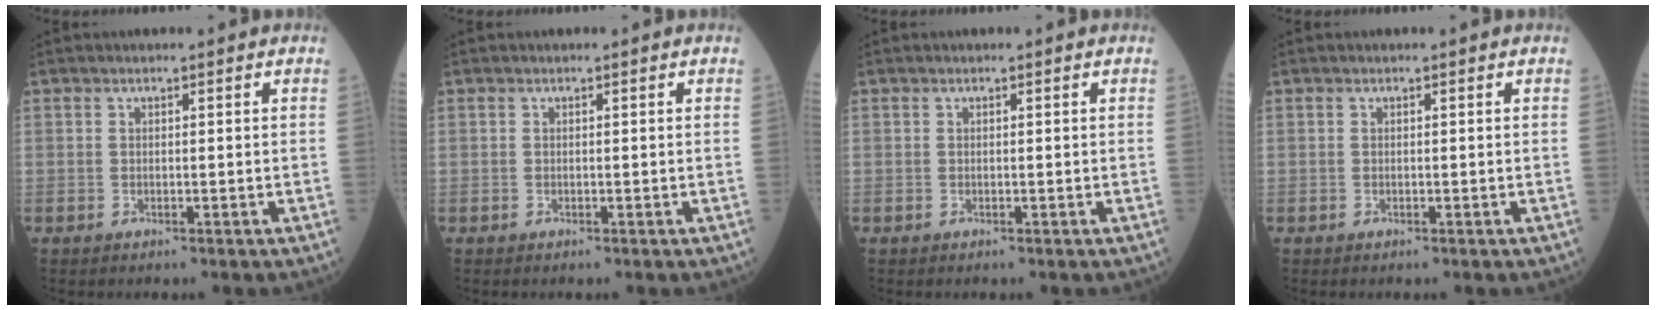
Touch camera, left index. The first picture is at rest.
{"total": 0.0}
{"total": 0.0}
{"total": 0.0}